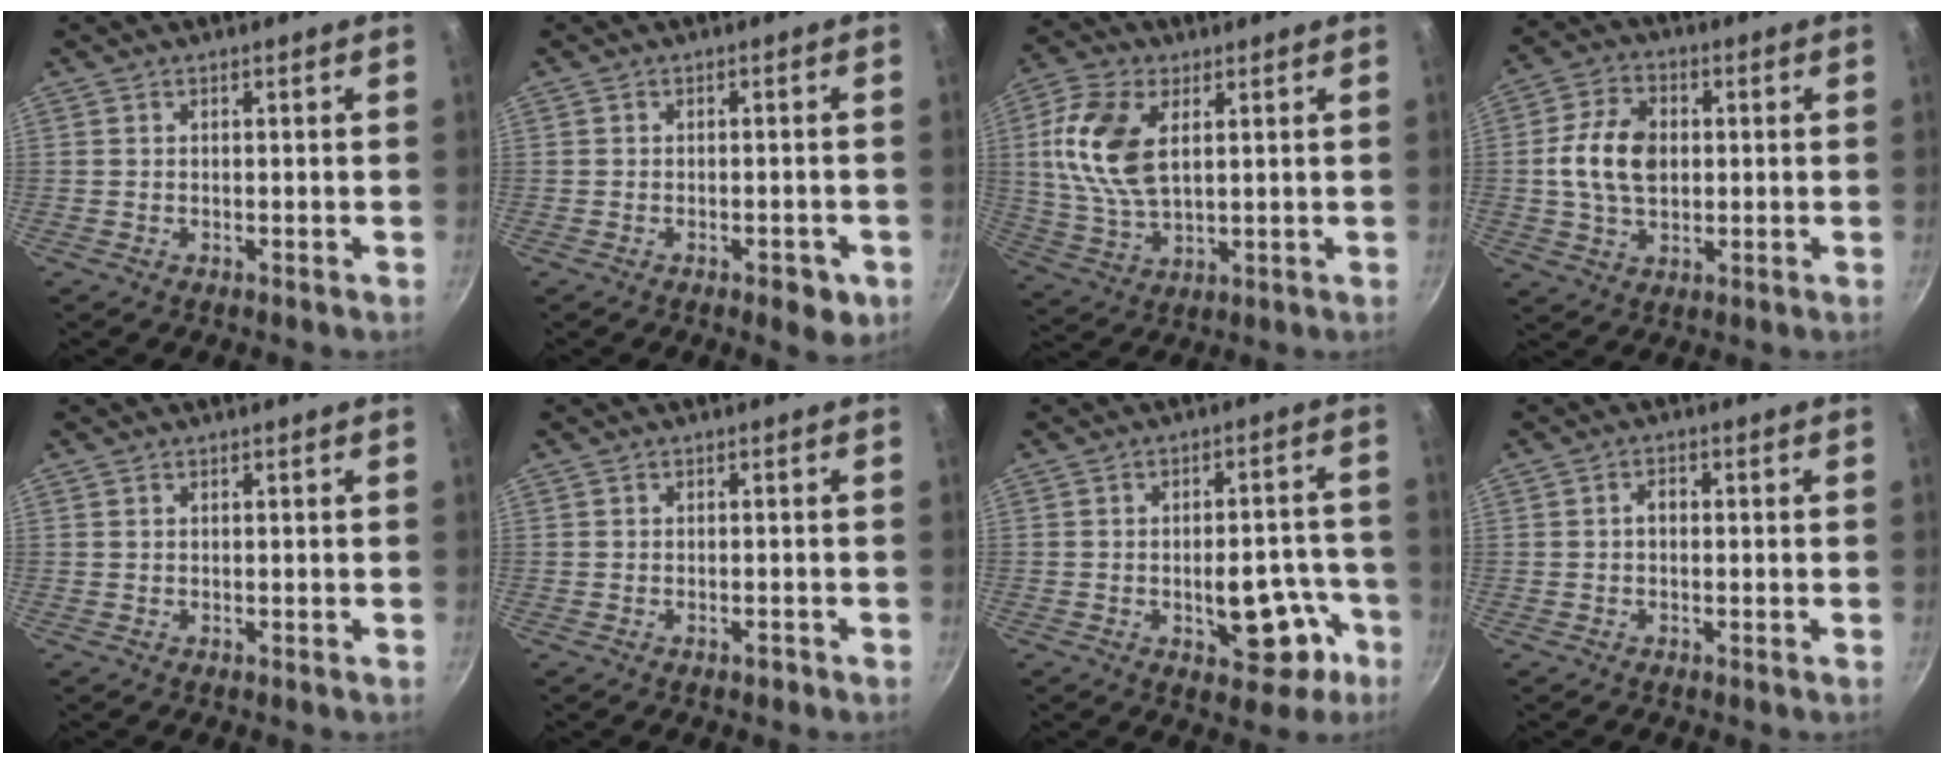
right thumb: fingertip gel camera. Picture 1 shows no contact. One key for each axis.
{"total": 4.8, "fx": -2.1, "fy": 2.3, "fz": 3.6, "tx": -0.029, "ty": 0.014, "tz": -0.020}
{"total": 13.1, "fx": 3.1, "fy": 7.2, "fz": 10.5, "tx": -0.208, "ty": -0.005, "tz": 0.060}
{"total": 10.6, "fx": 0.6, "fy": 7.2, "fz": 7.8, "tx": -0.132, "ty": 0.012, "tz": 0.002}
{"total": 0.0}
{"total": 1.1, "fx": -0.7, "fy": 0.6, "fz": 0.6, "tx": -0.005, "ty": 0.009, "tz": -0.008}
{"total": 12.5, "fx": -4.8, "fy": 6.6, "fz": 9.5, "tx": -0.066, "ty": 0.040, "tz": -0.058}
{"total": 1.8, "fx": -0.1, "fy": 1.3, "fz": 1.3, "tx": -0.016, "ty": 0.009, "tz": -0.004}